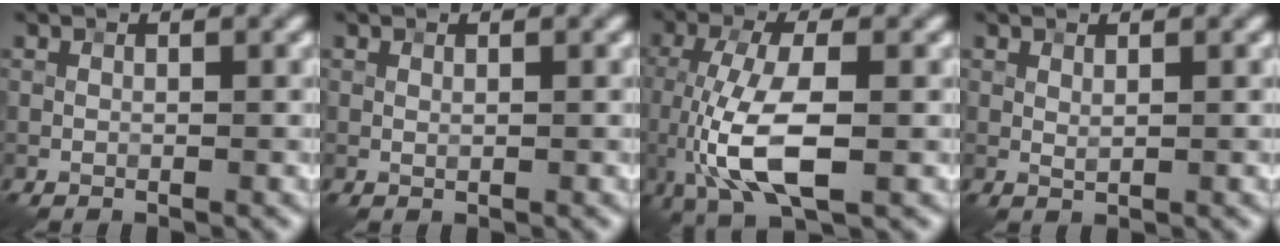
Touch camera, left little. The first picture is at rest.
{"total": 0.0}
{"total": 7.8, "force": [-2.3, 2.9, 6.9], "torque": [-0.156, -0.001, -0.040]}
{"total": 0.5, "force": [0.3, 0.1, 0.4], "torque": [-0.013, -0.001, 0.005]}